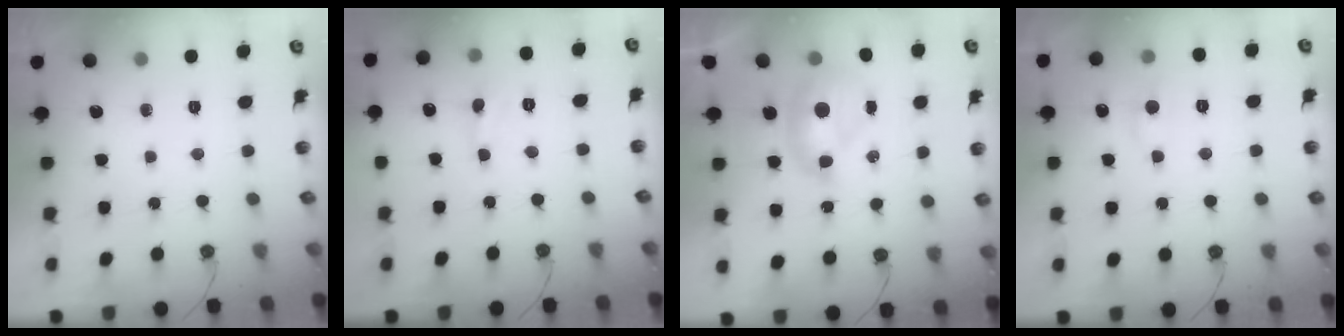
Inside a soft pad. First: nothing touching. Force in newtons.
{"total": 0.8, "press": 0.8, "slide": 0.2}
{"total": 2.0, "press": 2.0, "slide": 0.4}
{"total": 0.0}